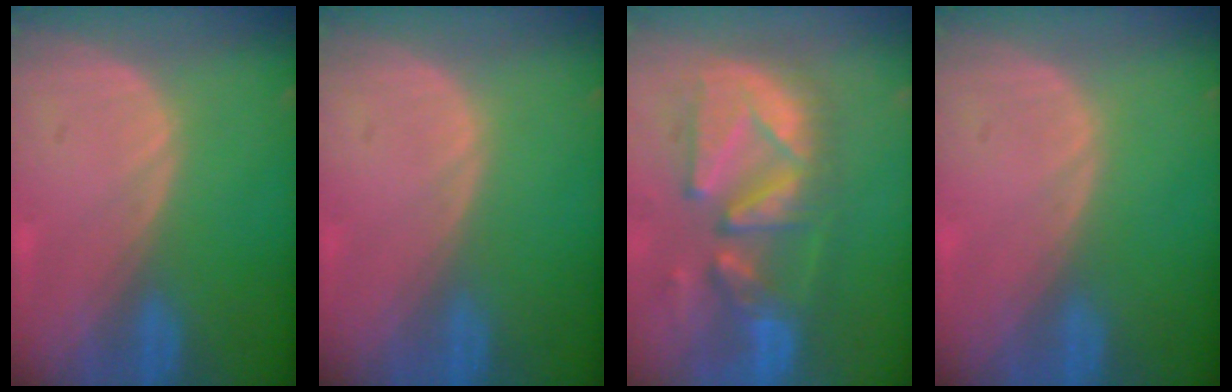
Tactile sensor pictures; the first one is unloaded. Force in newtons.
{"total": 0.0}
{"total": 11.8, "press": 11.0, "slide": 4.5}
{"total": 0.0}